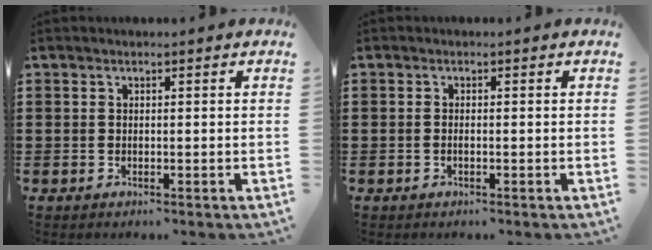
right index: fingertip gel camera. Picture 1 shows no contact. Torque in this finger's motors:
{"motor_torque": [0.59, 1.07, 0.08, 0.01]}